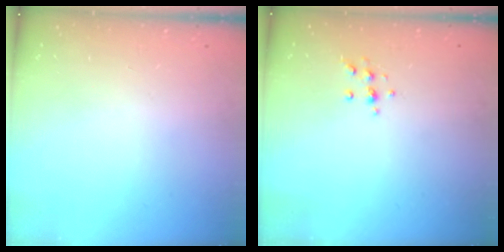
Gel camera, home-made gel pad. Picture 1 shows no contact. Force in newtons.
{"total": 6.2, "press": 6.2, "slide": 0.8}